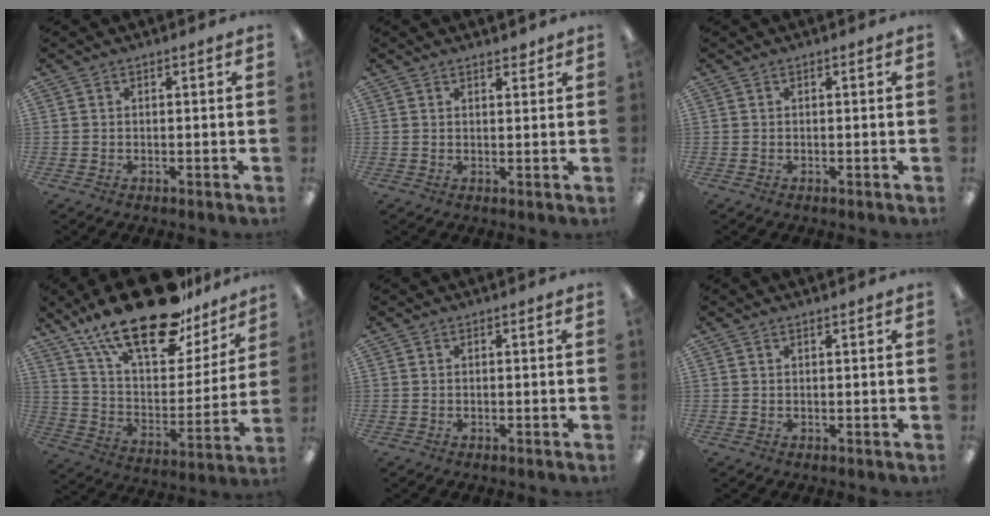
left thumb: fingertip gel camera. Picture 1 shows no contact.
{"total": 2.1, "force": [1.8, 0.8, 0.7], "torque": [0.001, -0.009, 0.030]}
{"total": 0.0}
{"total": 25.7, "force": [18.1, 10.2, 15.2], "torque": [-0.244, -0.112, 0.311]}
{"total": 0.0}
{"total": 0.6, "force": [0.5, 0.1, 0.2], "torque": [-0.005, 0.001, 0.009]}